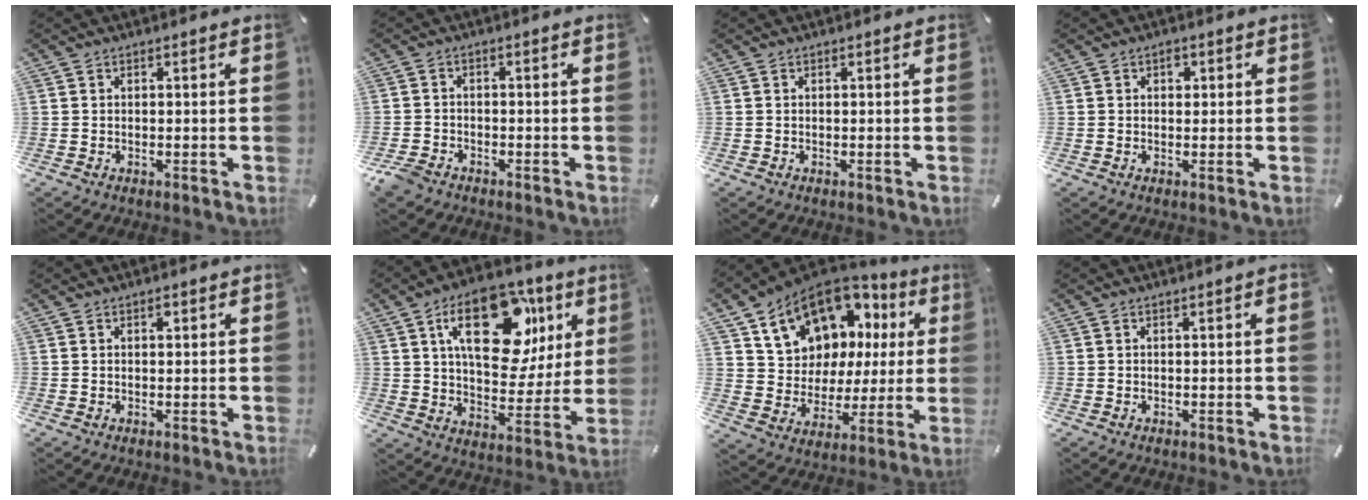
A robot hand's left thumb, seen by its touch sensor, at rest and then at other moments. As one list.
[{"total": 3.5, "force": [-2.7, 2.1, 1.0], "torque": [-0.034, 0.009, -0.057]}, {"total": 0.0}, {"total": 1.7, "force": [0.5, 1.4, 0.9], "torque": [-0.003, 0.001, 0.003]}, {"total": 1.1, "force": [0.4, 0.7, 0.7], "torque": [-0.007, 0.000, 0.006]}, {"total": 23.0, "force": [10.0, 13.1, 16.1], "torque": [-0.235, -0.038, 0.167]}, {"total": 14.7, "force": [9.6, 10.0, 5.0], "torque": [-0.100, -0.075, 0.180]}, {"total": 0.7, "force": [0.0, 0.0, 0.7], "torque": [-0.010, 0.001, -0.001]}]